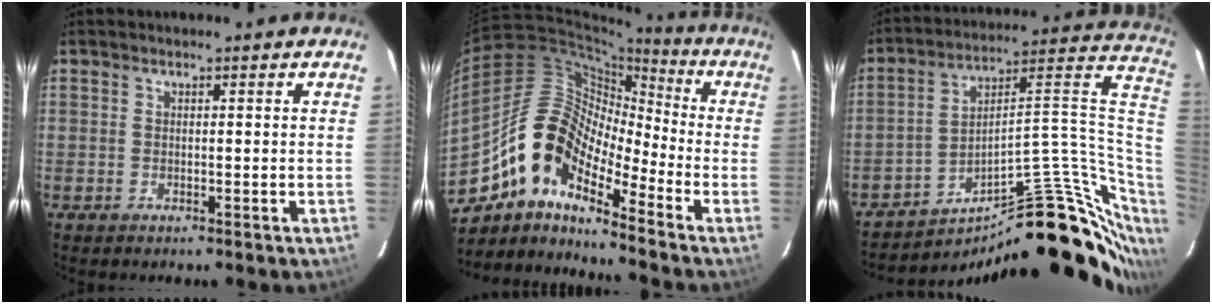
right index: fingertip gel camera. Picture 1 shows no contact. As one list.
[{"total": 14.1, "force": [-9.2, 5.7, 9.1], "torque": [-0.146, 0.011, -0.190]}, {"total": 24.1, "force": [-10.0, 10.0, 19.5], "torque": [-0.236, 0.041, -0.134]}]